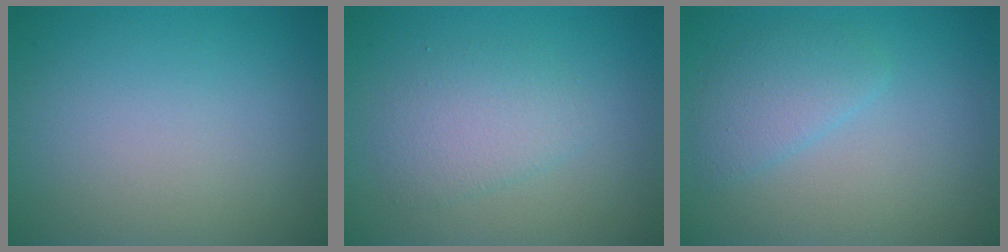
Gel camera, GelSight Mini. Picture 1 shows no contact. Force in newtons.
{"total": 2.7, "press": 2.7, "slide": 0.1}
{"total": 2.4, "press": 2.4, "slide": 0.1}